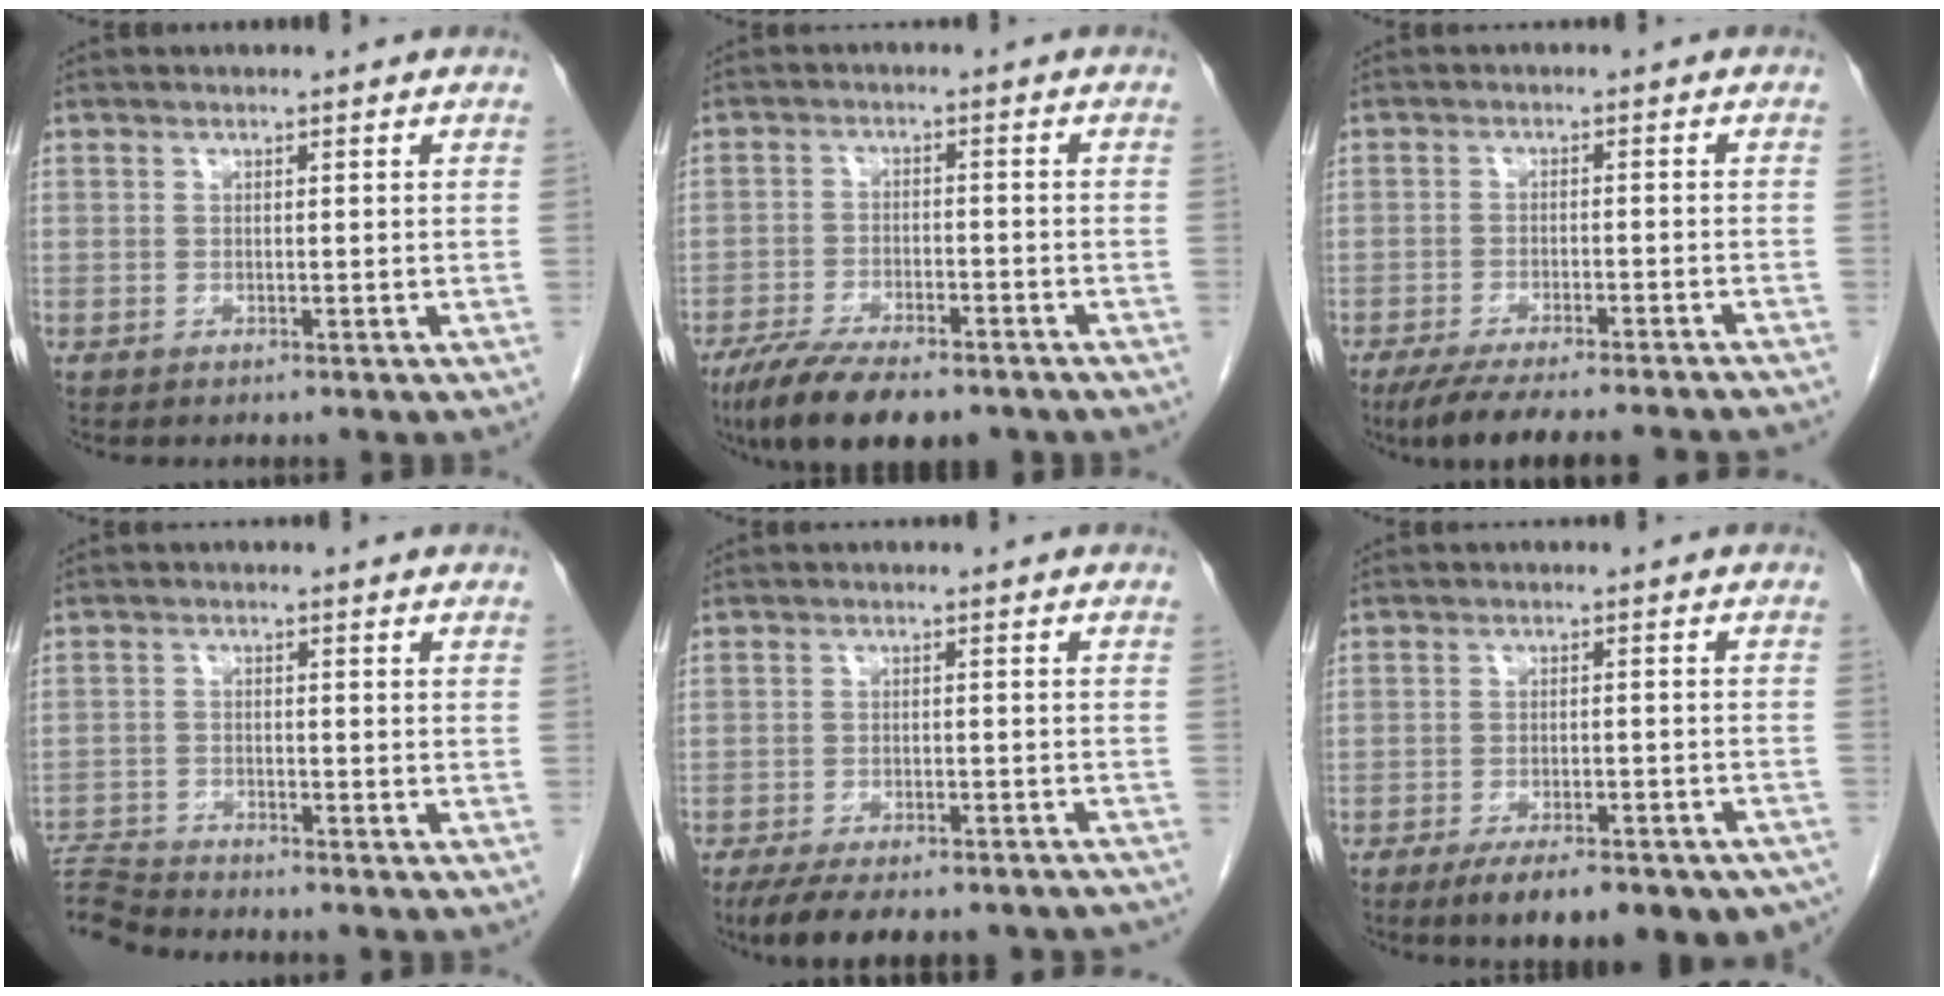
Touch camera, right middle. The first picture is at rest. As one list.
[{"total": 12.7, "force": [-9.5, 3.9, 7.4], "torque": [-0.119, -0.017, -0.149]}, {"total": 16.9, "force": [-15.1, 1.5, 7.5], "torque": [-0.098, -0.026, -0.201]}, {"total": 6.1, "force": [-6.1, -0.9, 0.1], "torque": [-0.002, -0.004, -0.111]}, {"total": 16.7, "force": [-14.3, 4.6, 7.3], "torque": [-0.126, -0.011, -0.184]}, {"total": 15.5, "force": [-12.0, 5.0, 8.5], "torque": [-0.080, 0.008, -0.155]}]